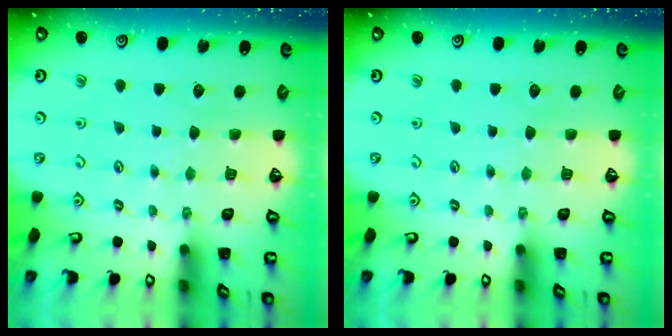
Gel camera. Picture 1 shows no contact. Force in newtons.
{"total": 0.0}